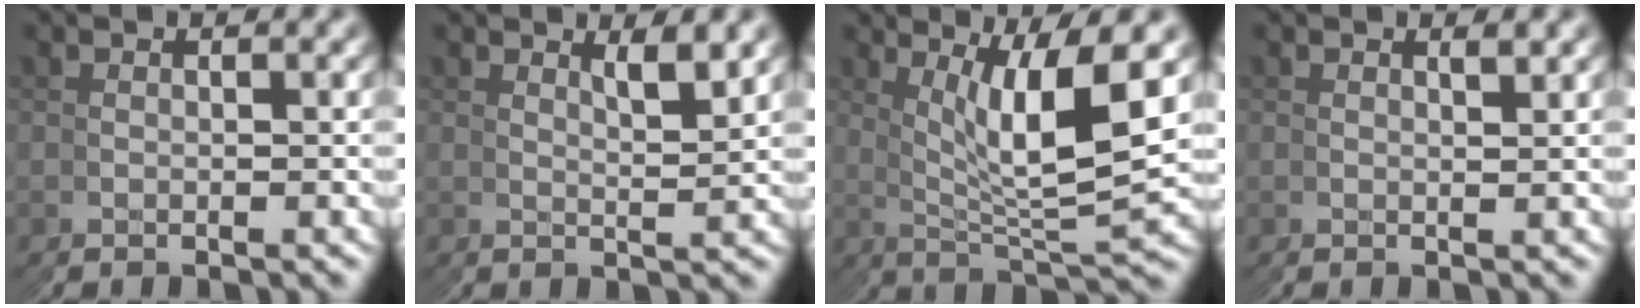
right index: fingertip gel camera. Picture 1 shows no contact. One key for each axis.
{"total": 2.2, "fx": 1.8, "fy": -0.8, "fz": 1.0, "tx": -0.015, "ty": -0.003, "tz": 0.034}
{"total": 7.4, "fx": 2.5, "fy": 1.9, "fz": 6.6, "tx": -0.125, "ty": -0.009, "tz": 0.046}
{"total": 0.9, "fx": 0.7, "fy": -0.3, "fz": 0.5, "tx": -0.002, "ty": 0.003, "tz": 0.013}